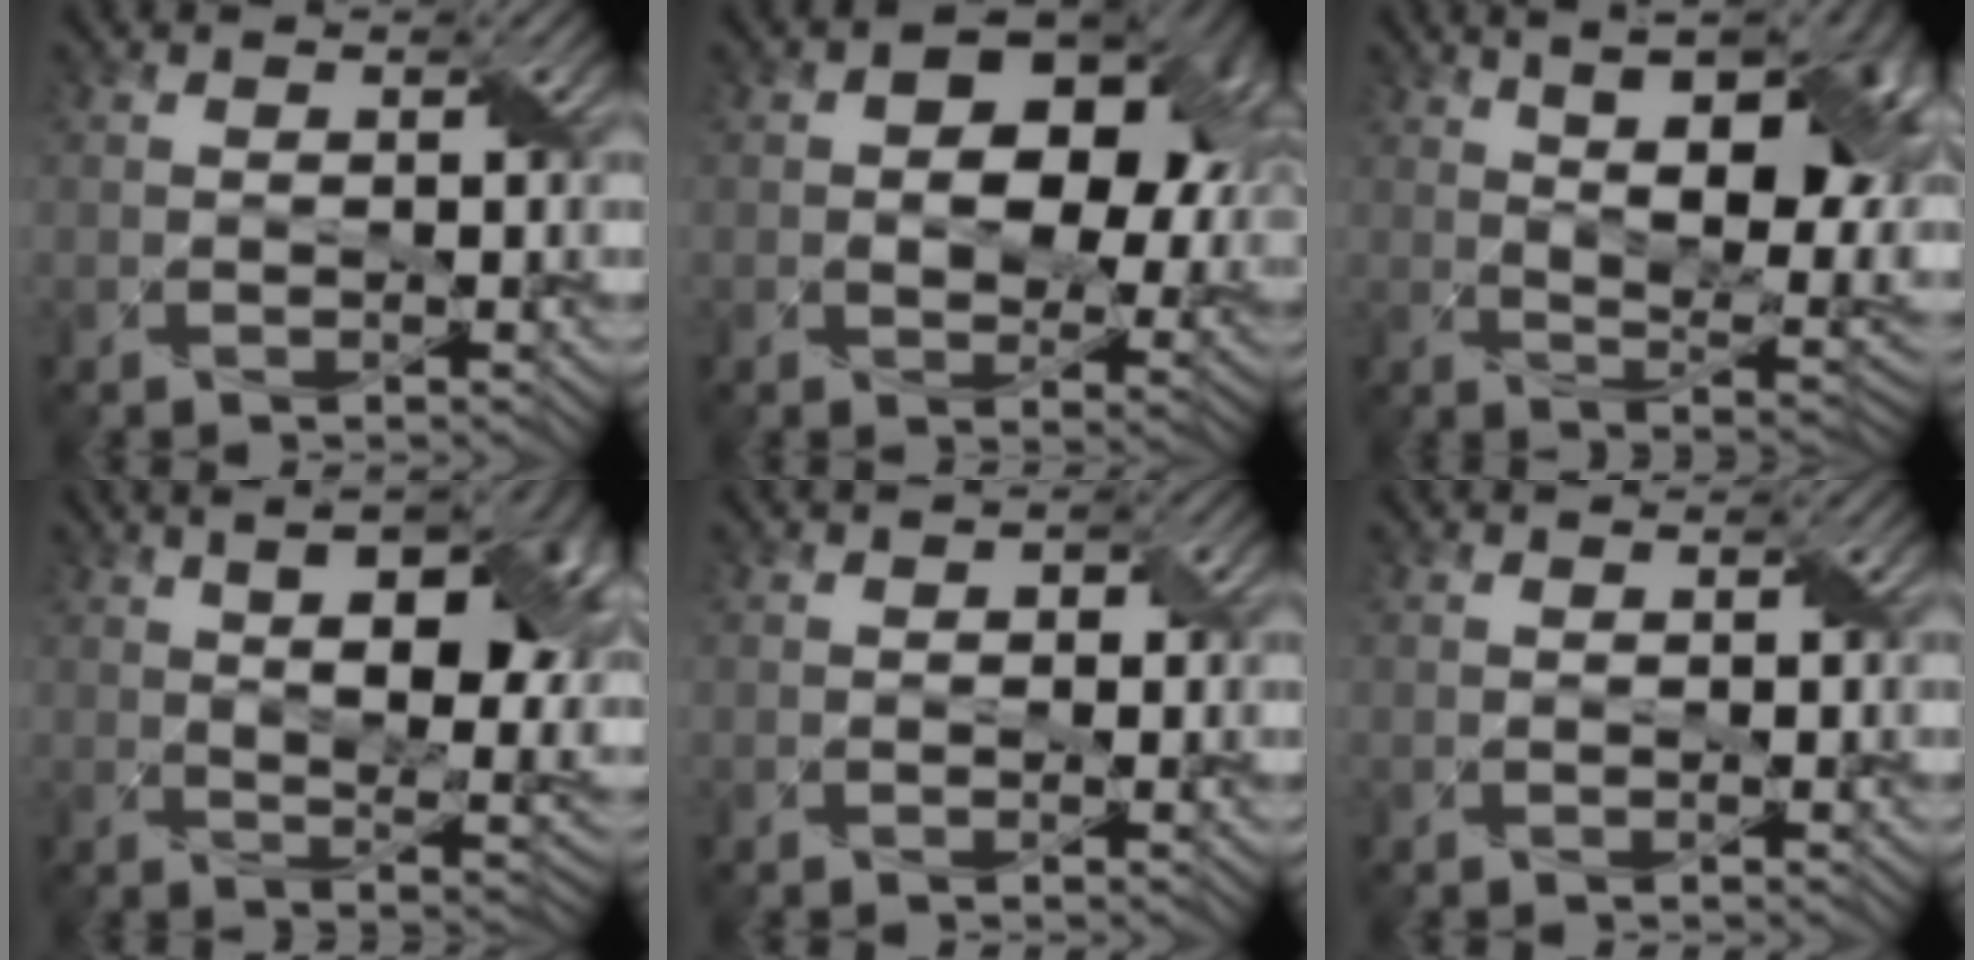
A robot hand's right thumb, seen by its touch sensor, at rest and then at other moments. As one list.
[{"total": 11.8, "force": [2.3, 7.7, 8.6], "torque": [-0.113, 0.001, 0.037]}, {"total": 16.9, "force": [5.2, 7.2, 14.4], "torque": [-0.205, 0.030, 0.080]}, {"total": 15.0, "force": [4.1, 6.6, 12.8], "torque": [-0.172, 0.019, 0.050]}, {"total": 1.2, "force": [0.0, 1.0, 0.7], "torque": [-0.008, -0.001, 0.001]}, {"total": 0.0}]